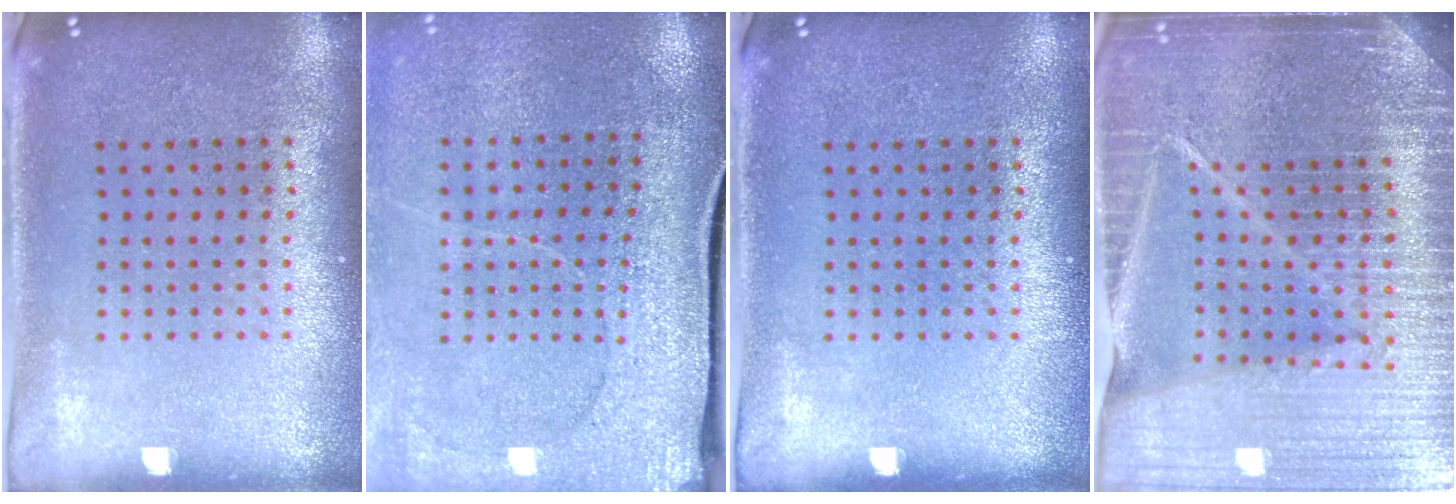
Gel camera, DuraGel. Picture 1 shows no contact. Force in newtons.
{"total": 3.0, "press": 2.8, "slide": 1.1}
{"total": 0.0}
{"total": 6.4, "press": 5.6, "slide": 3.2}